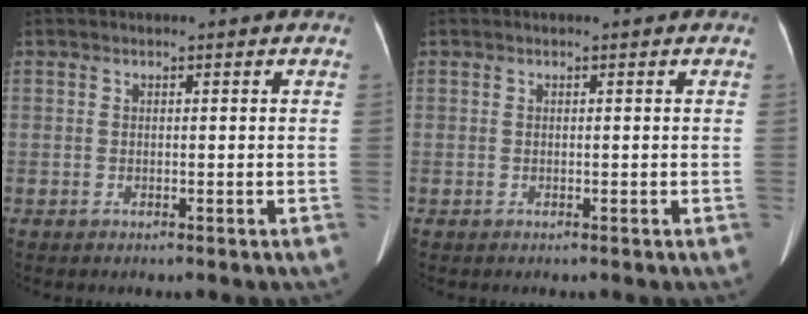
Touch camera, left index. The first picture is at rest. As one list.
[{"total": 0.0}]